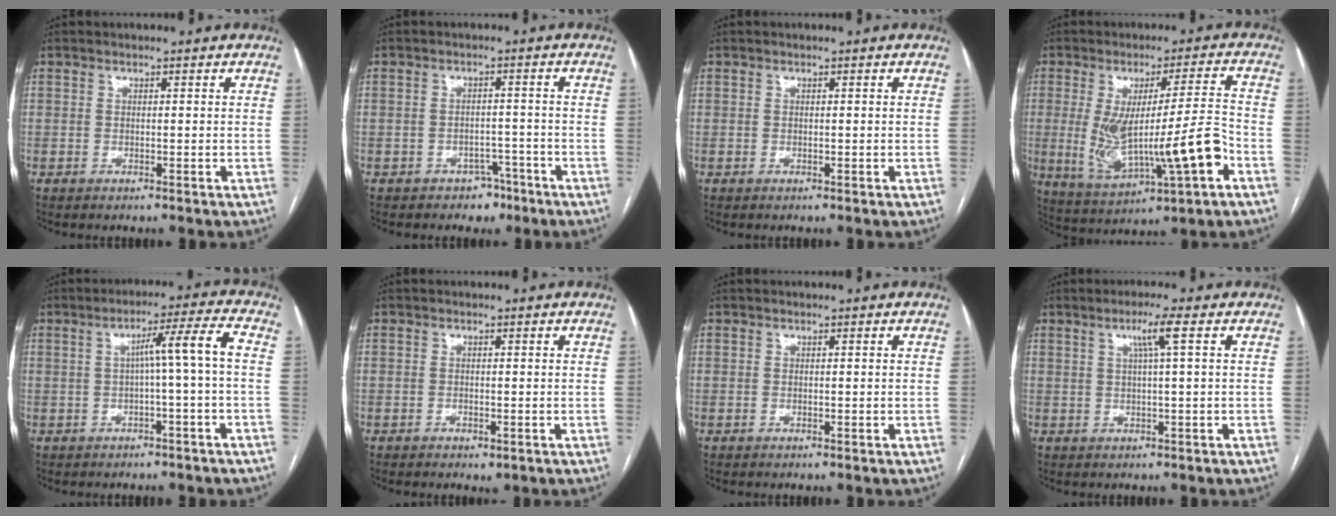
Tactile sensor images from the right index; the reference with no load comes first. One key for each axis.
{"total": 3.7, "fx": -2.5, "fy": 2.7, "fz": 0.5, "tx": 0.000, "ty": 0.014, "tz": -0.030}
{"total": 0.0}
{"total": 14.7, "fx": -3.2, "fy": 1.5, "fz": 14.3, "tx": -0.263, "ty": -0.002, "tz": -0.038}
{"total": 6.0, "fx": -0.3, "fy": -1.1, "fz": 5.9, "tx": -0.090, "ty": 0.019, "tz": -0.001}
{"total": 1.2, "fx": -0.6, "fy": 0.7, "fz": 0.8, "tx": -0.008, "ty": 0.000, "tz": -0.002}
{"total": 0.0}
{"total": 3.6, "fx": 1.3, "fy": -0.7, "fz": 3.3, "tx": -0.063, "ty": 0.002, "tz": 0.024}